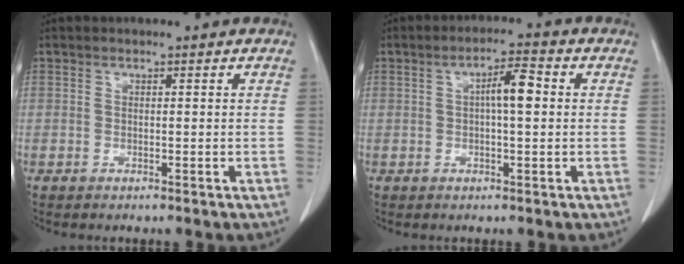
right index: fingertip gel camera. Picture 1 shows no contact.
{"total": 4.8, "force": [0.6, 0.9, 4.7], "torque": [-0.080, 0.012, 0.006]}